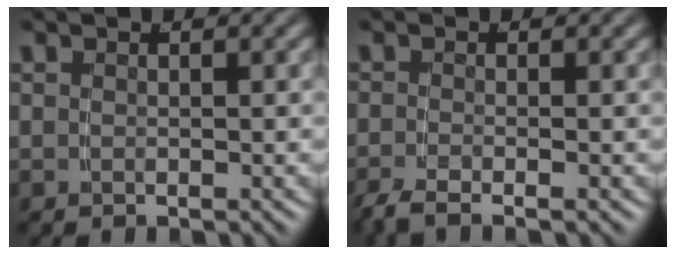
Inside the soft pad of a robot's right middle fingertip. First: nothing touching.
{"total": 2.3, "force": [-1.9, 0.4, 1.2], "torque": [-0.030, -0.010, -0.029]}